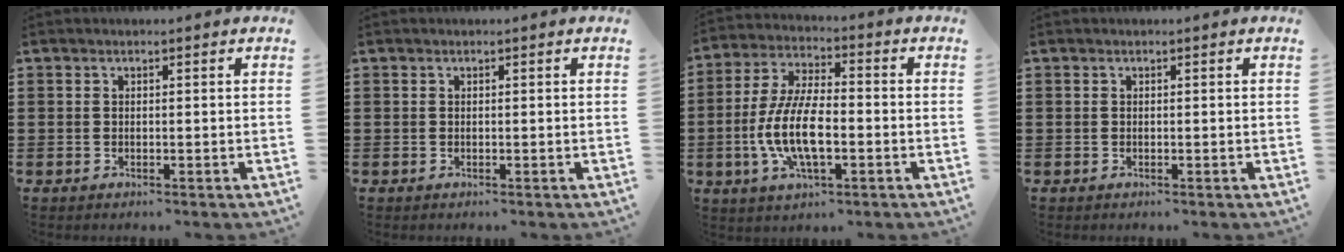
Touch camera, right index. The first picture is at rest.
{"total": 0.0}
{"total": 10.6, "force": [-2.5, 4.1, 9.4], "torque": [-0.210, -0.010, -0.051]}
{"total": 0.0}